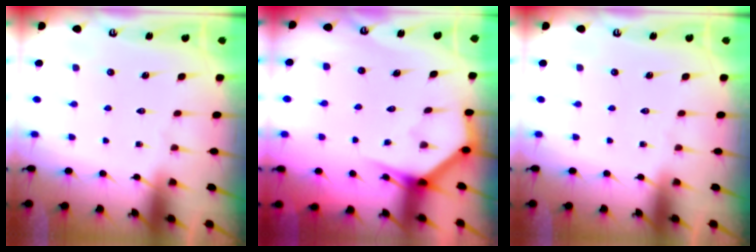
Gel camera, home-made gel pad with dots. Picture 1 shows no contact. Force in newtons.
{"total": 3.9, "press": 3.9, "slide": 0.2}
{"total": 0.0}